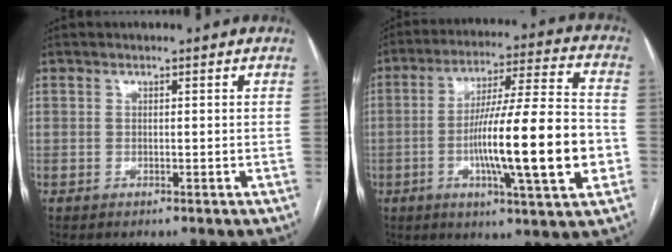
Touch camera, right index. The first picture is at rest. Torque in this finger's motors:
{"motor_torque": [2.02, -0.12, 1.05, 0.21]}